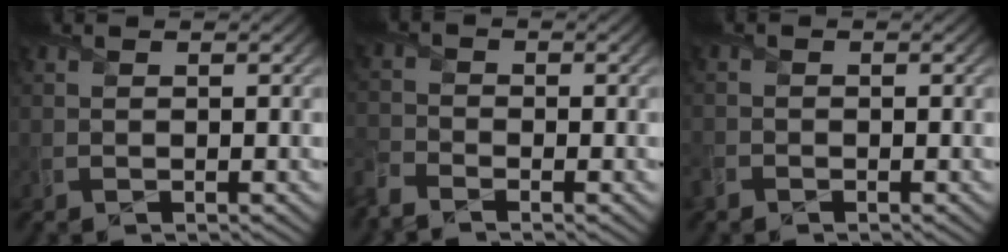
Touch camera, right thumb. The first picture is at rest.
{"total": 3.6, "force": [-3.2, 1.1, 1.3], "torque": [-0.035, -0.014, -0.081]}
{"total": 1.6, "force": [-1.2, 0.9, 0.4], "torque": [-0.014, -0.005, -0.032]}